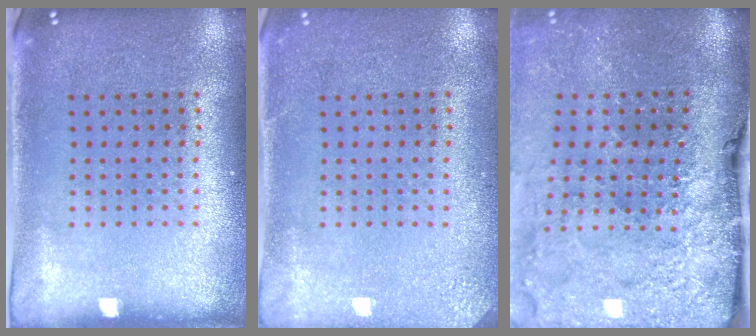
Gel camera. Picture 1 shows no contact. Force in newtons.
{"total": 2.4, "press": 2.4, "slide": 0.3}
{"total": 4.9, "press": 3.8, "slide": 3.1}